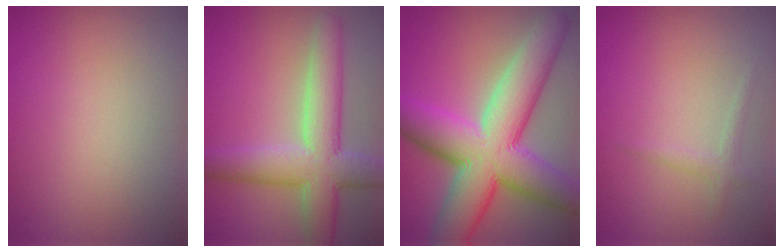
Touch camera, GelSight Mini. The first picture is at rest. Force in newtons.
{"total": 7.3, "press": 7.3, "slide": 0.4}
{"total": 12.5, "press": 12.5, "slide": 0.8}
{"total": 1.1, "press": 1.1, "slide": 0.0}